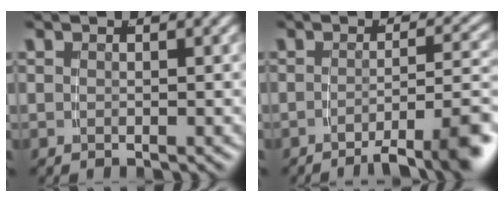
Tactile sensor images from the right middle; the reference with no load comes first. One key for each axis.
{"total": 6.5, "fx": -4.2, "fy": 1.0, "fz": 4.9, "tx": -0.051, "ty": 0.000, "tz": -0.068}